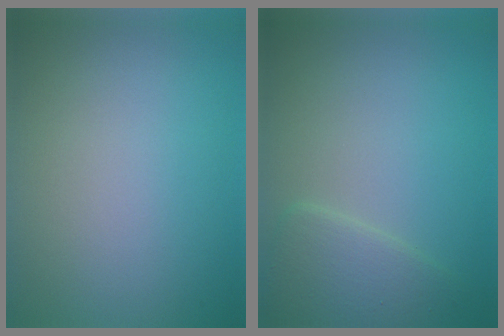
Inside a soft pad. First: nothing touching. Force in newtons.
{"total": 2.7, "press": 2.7, "slide": 0.1}